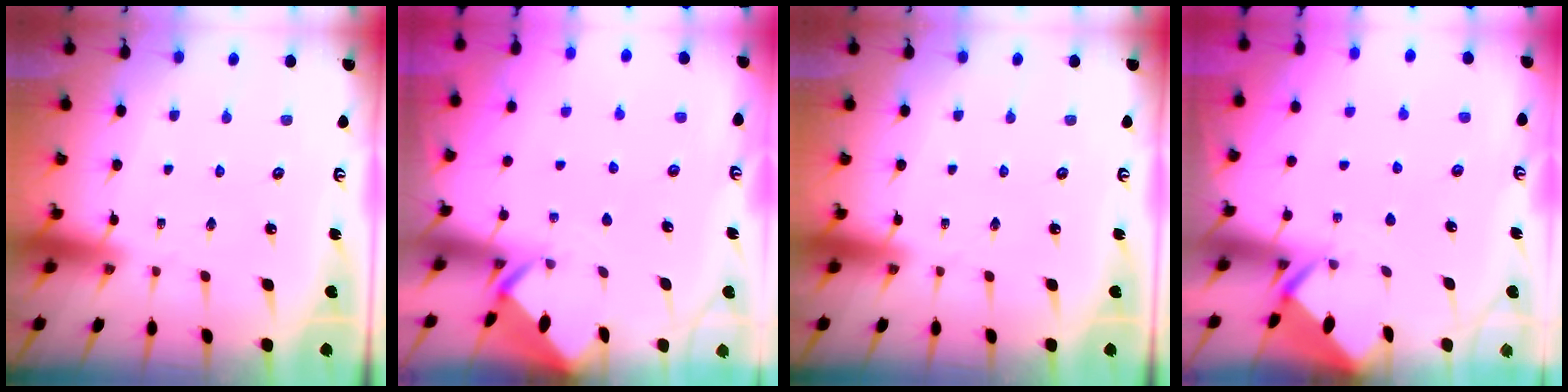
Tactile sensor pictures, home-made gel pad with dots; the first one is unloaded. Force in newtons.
{"total": 2.2, "press": 2.2, "slide": 0.2}
{"total": 0.0}
{"total": 2.5, "press": 2.5, "slide": 0.1}